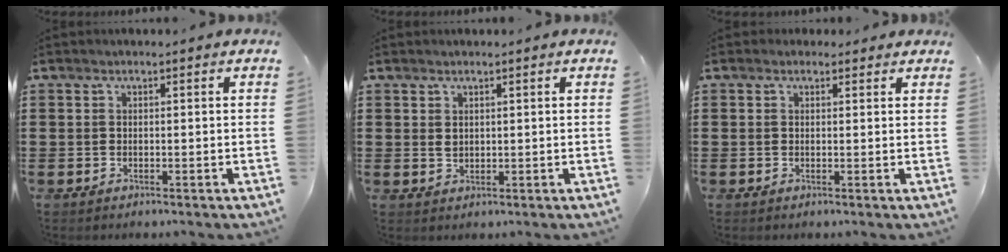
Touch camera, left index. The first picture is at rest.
{"total": 1.4, "force": [0.8, 0.9, 0.7], "torque": [-0.015, 0.005, 0.016]}
{"total": 1.1, "force": [0.9, 0.7, 0.2], "torque": [-0.007, 0.007, 0.017]}